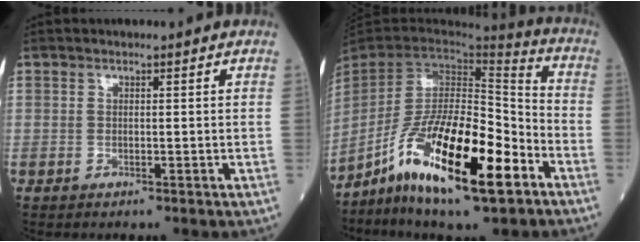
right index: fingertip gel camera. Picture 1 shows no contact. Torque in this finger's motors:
{"motor_torque": [1.82, -0.32, 0.61, 0.21]}